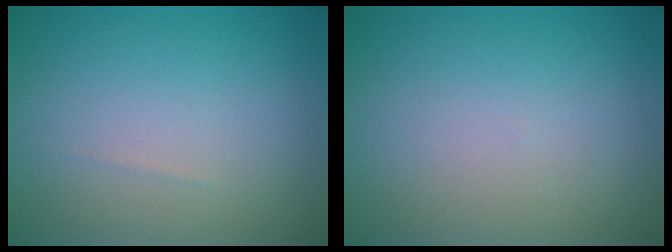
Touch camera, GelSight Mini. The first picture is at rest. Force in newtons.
{"total": 0.0}